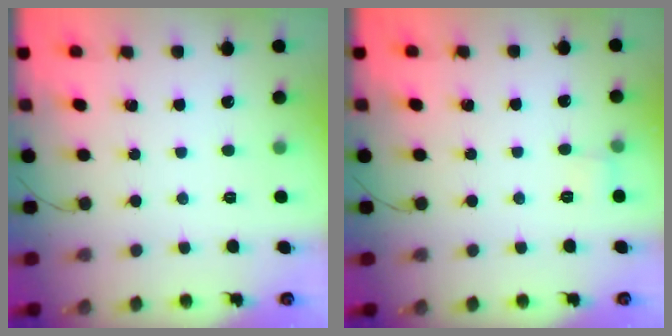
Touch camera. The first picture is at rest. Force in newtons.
{"total": 5.5, "press": 5.3, "slide": 1.8}